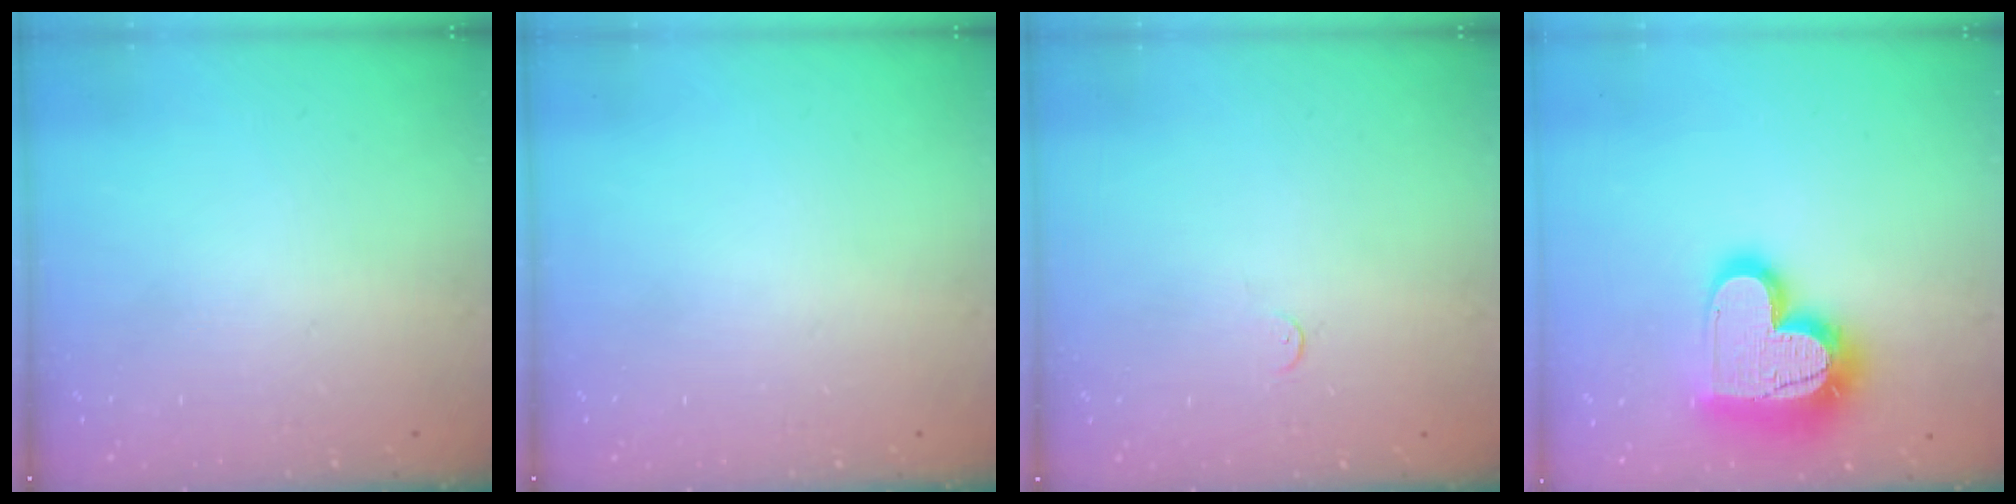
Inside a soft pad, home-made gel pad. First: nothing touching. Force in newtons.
{"total": 0.0}
{"total": 3.2, "press": 3.2, "slide": 0.2}
{"total": 21.0, "press": 21.0, "slide": 1.7}